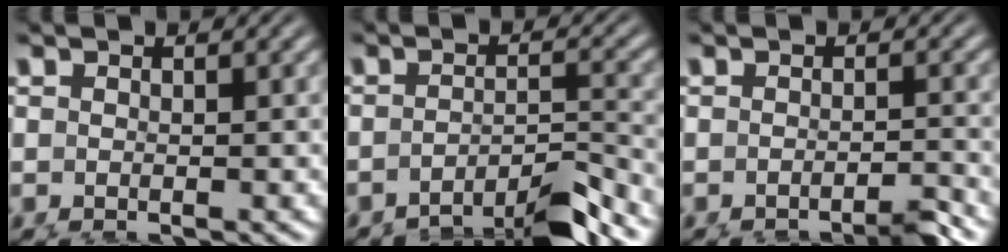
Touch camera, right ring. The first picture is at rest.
{"total": 6.8, "force": [-5.6, 2.3, 3.1], "torque": [-0.036, -0.017, -0.080]}
{"total": 2.4, "force": [-2.0, -0.3, 1.3], "torque": [-0.008, 0.002, -0.033]}